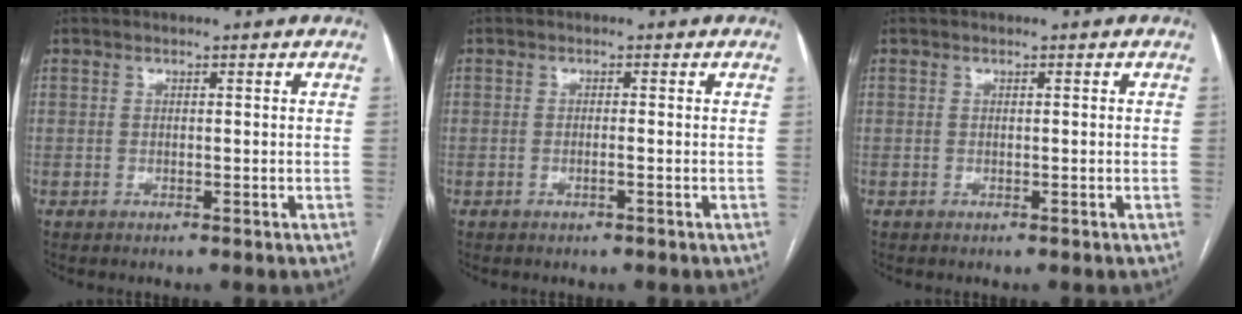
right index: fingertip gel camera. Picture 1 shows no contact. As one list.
[{"total": 0.8, "force": [-0.3, -0.1, 0.7], "torque": [-0.015, 0.000, -0.005]}, {"total": 0.0}]